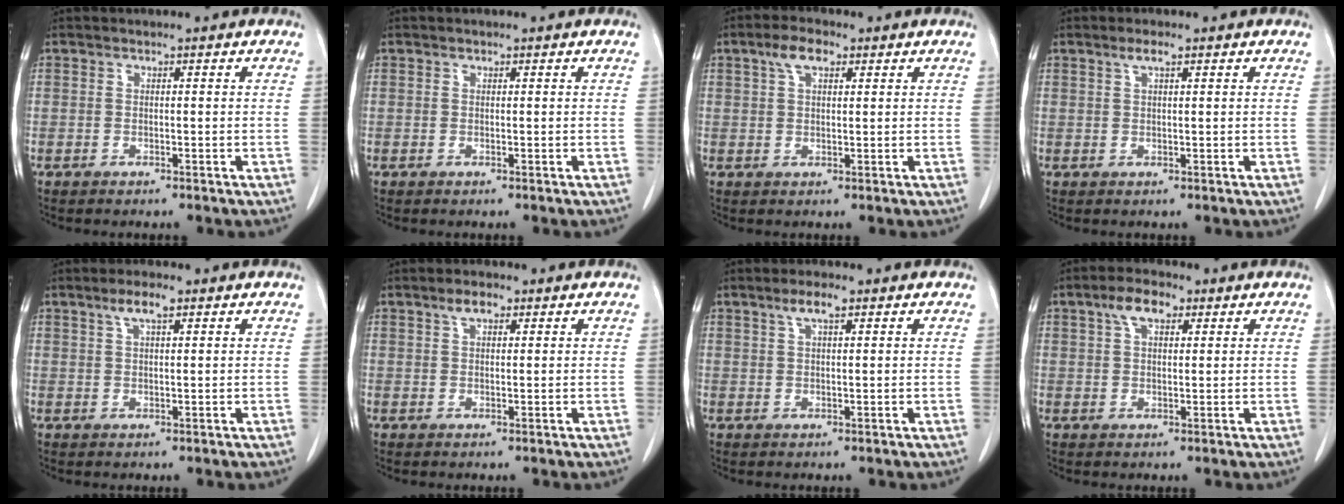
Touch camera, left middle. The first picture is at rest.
{"total": 0.0}
{"total": 4.0, "force": [2.1, 1.7, 2.9], "torque": [-0.063, 0.013, 0.040]}
{"total": 1.8, "force": [1.1, 0.2, 1.4], "torque": [-0.034, 0.005, 0.022]}
{"total": 3.3, "force": [2.0, 0.6, 2.6], "torque": [-0.055, 0.006, 0.037]}
{"total": 2.7, "force": [1.6, 1.1, 1.8], "torque": [-0.039, 0.007, 0.029]}
{"total": 3.1, "force": [1.8, 0.6, 2.4], "torque": [-0.051, 0.006, 0.034]}
{"total": 4.9, "force": [2.6, 2.2, 3.6], "torque": [-0.075, 0.017, 0.047]}